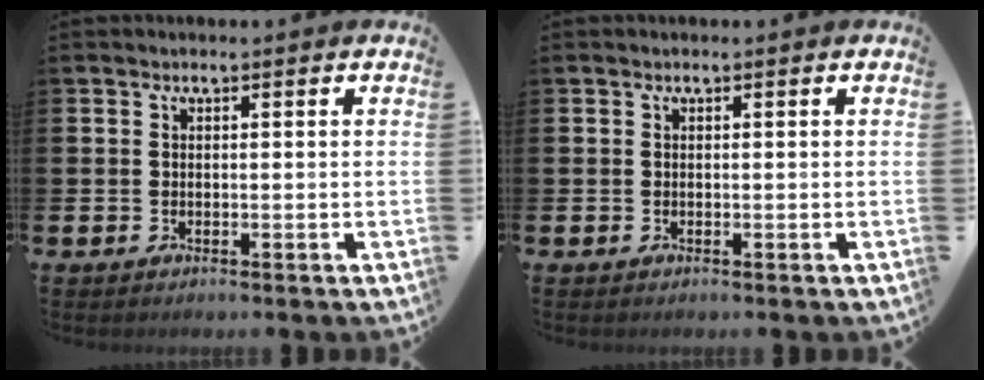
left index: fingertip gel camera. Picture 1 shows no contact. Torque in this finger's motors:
{"motor_torque": [0.00, 0.00, 0.03, 0.00]}